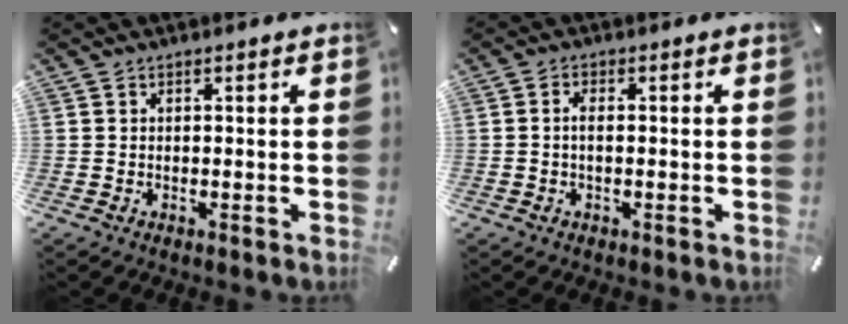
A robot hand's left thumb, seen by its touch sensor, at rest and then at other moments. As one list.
[{"total": 2.1, "force": [-0.2, 0.8, 1.9], "torque": [-0.036, 0.001, -0.004]}]